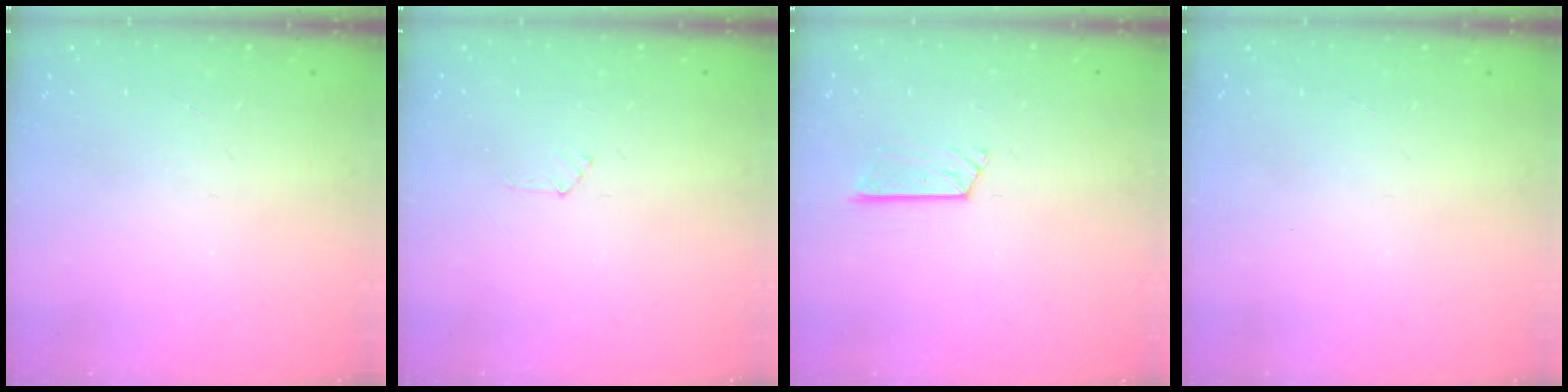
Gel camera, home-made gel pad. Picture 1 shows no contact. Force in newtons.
{"total": 2.3, "press": 2.3, "slide": 0.3}
{"total": 6.2, "press": 6.2, "slide": 0.4}
{"total": 0.0}